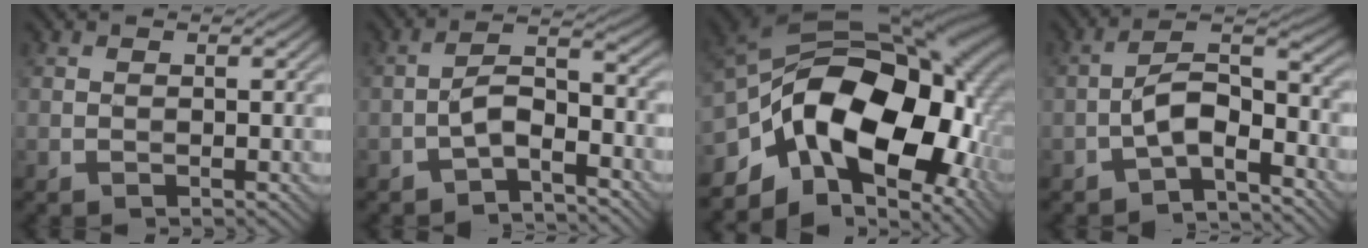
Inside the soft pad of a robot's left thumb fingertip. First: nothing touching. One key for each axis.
{"total": 4.8, "fx": -2.9, "fy": 1.7, "fz": 3.5, "tx": -0.066, "ty": 0.015, "tz": -0.061}
{"total": 18.6, "fx": -4.8, "fy": 11.9, "fz": 13.5, "tx": -0.236, "ty": -0.014, "tz": -0.082}
{"total": 7.0, "fx": -3.7, "fy": 2.8, "fz": 5.3, "tx": -0.088, "ty": 0.017, "tz": -0.081}